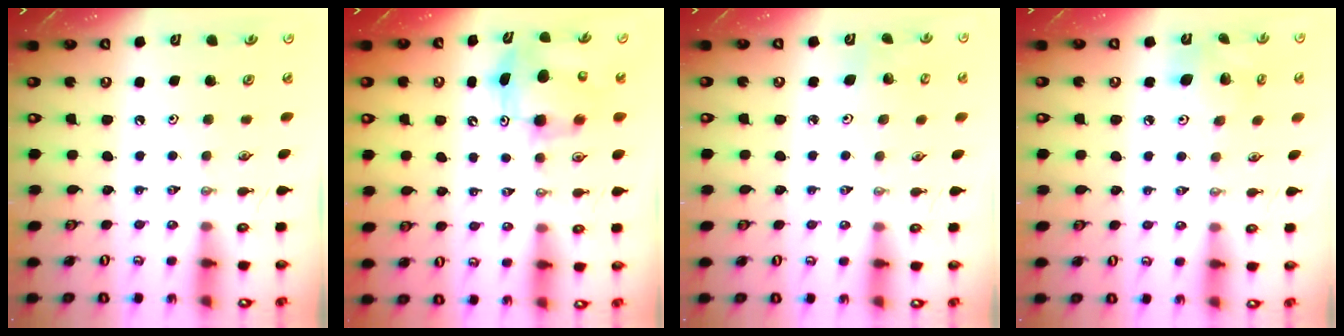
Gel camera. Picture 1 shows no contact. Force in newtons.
{"total": 7.8, "press": 7.5, "slide": 2.0}
{"total": 3.7, "press": 3.7, "slide": 0.3}
{"total": 8.8, "press": 8.6, "slide": 1.7}